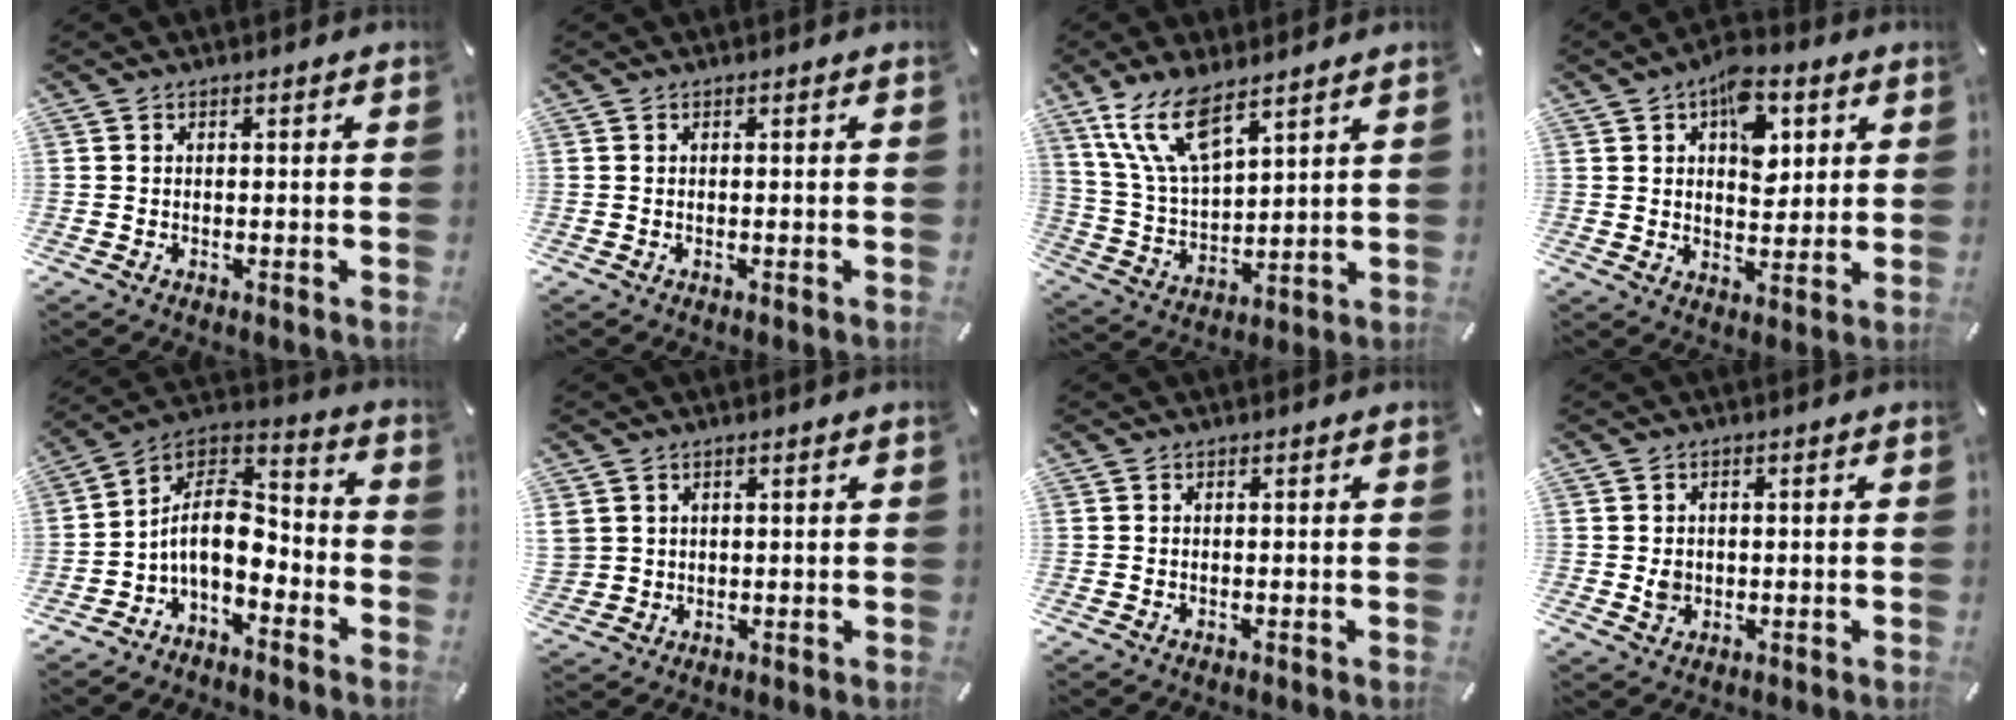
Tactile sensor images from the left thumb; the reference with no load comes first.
{"total": 0.0}
{"total": 13.2, "force": [9.1, 4.9, 8.2], "torque": [-0.203, -0.036, 0.165]}
{"total": 11.0, "force": [4.4, 6.9, 7.3], "torque": [-0.087, -0.014, 0.074]}
{"total": 11.4, "force": [-3.8, 7.2, 7.9], "torque": [-0.167, 0.013, -0.072]}
{"total": 3.6, "force": [1.6, 3.3, 0.1], "torque": [-0.012, 0.004, 0.033]}
{"total": 0.0}
{"total": 2.7, "force": [0.0, 2.5, 1.2], "torque": [-0.015, 0.000, -0.002]}